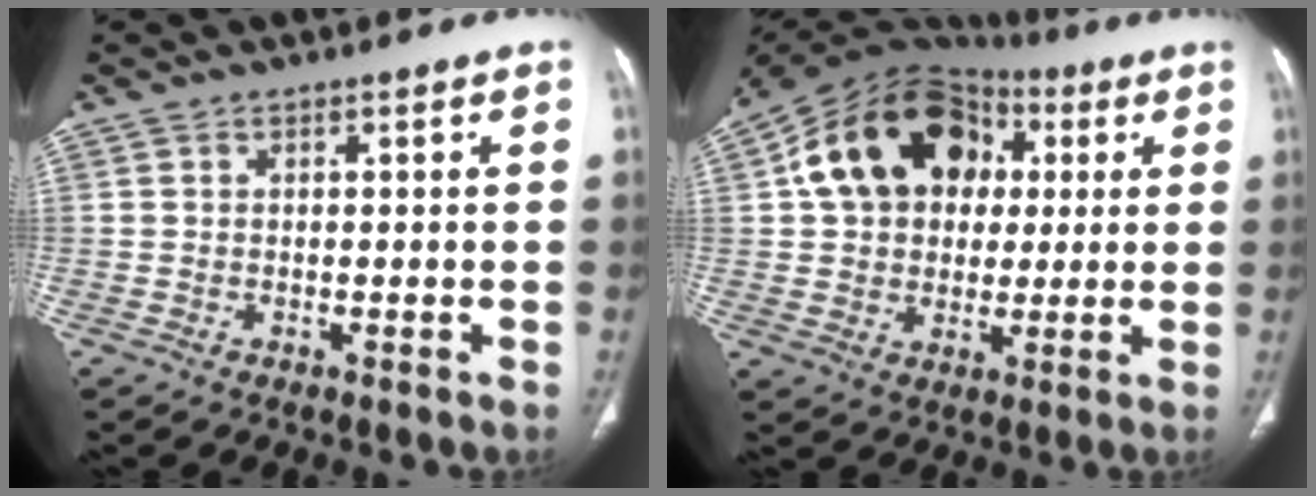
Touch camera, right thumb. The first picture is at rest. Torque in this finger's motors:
{"motor_torque": [-1.20, 1.78, 0.52, -0.35, 0.16]}